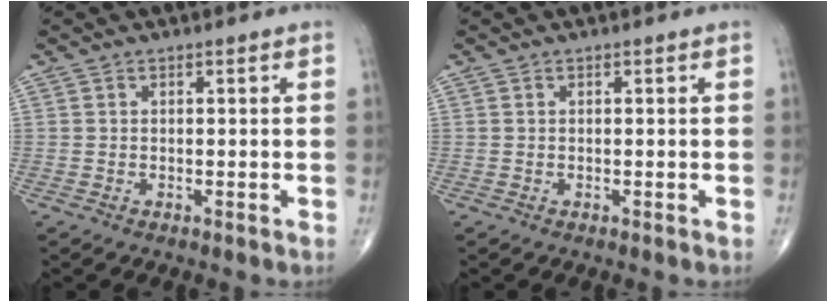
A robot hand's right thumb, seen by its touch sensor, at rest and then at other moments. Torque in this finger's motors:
{"motor_torque": [0.00, 0.00, -0.01, -0.01, 0.02]}